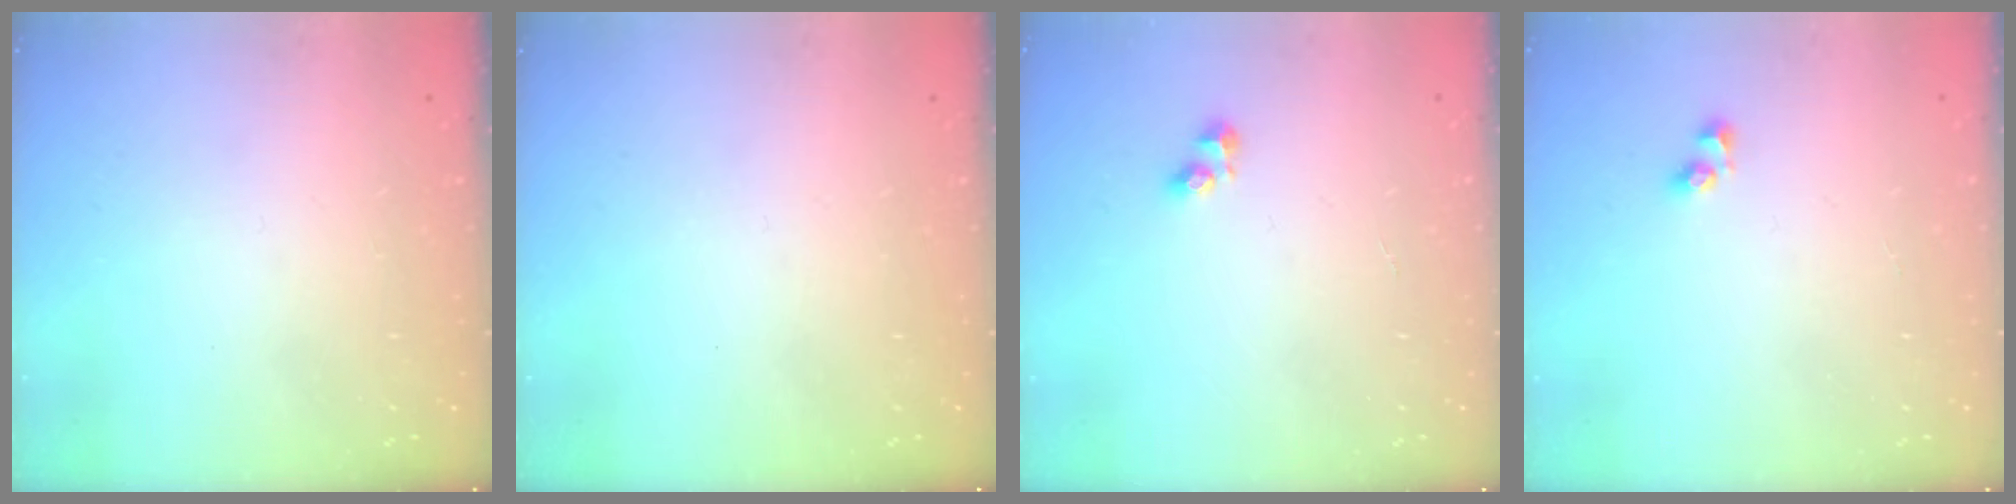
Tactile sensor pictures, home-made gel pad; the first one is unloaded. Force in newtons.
{"total": 0.0}
{"total": 2.6, "press": 2.6, "slide": 0.2}
{"total": 4.0, "press": 3.7, "slide": 1.6}